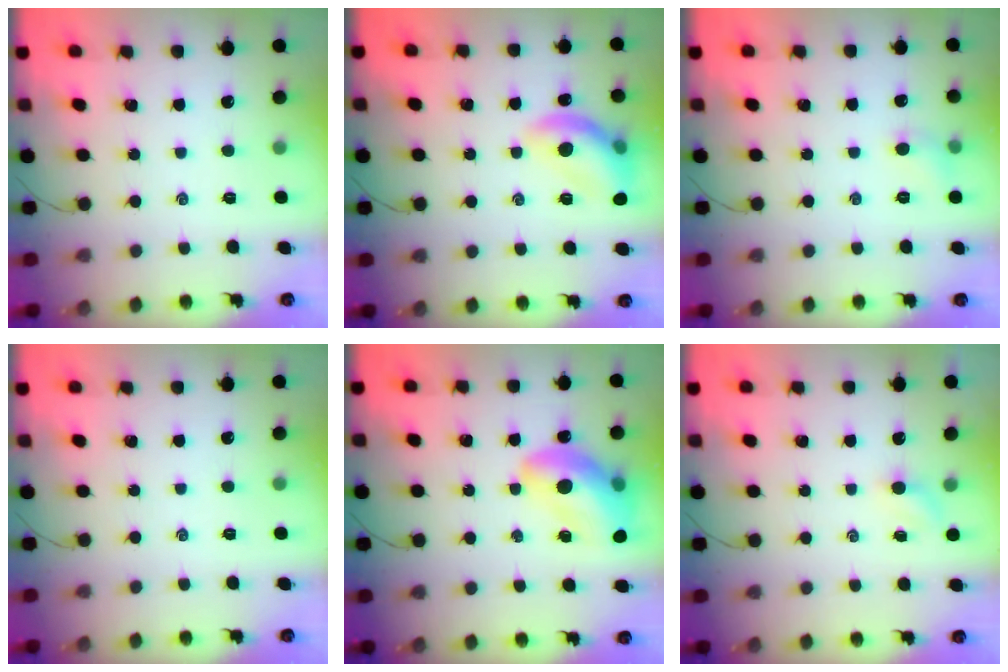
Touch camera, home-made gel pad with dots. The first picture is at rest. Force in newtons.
{"total": 12.5, "press": 12.5, "slide": 0.8}
{"total": 4.9, "press": 4.7, "slide": 1.4}
{"total": 0.0}
{"total": 15.9, "press": 15.3, "slide": 4.6}
{"total": 2.6, "press": 2.4, "slide": 0.8}